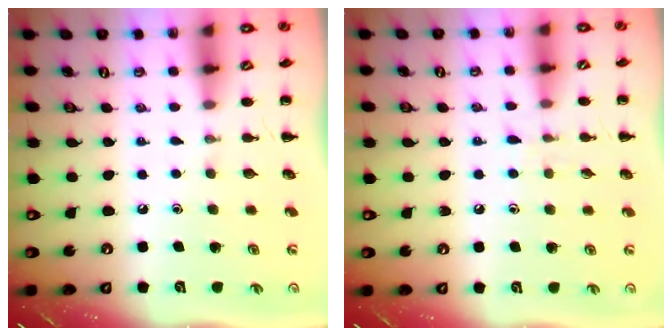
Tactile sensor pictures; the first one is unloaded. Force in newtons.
{"total": 4.3, "press": 3.8, "slide": 2.0}